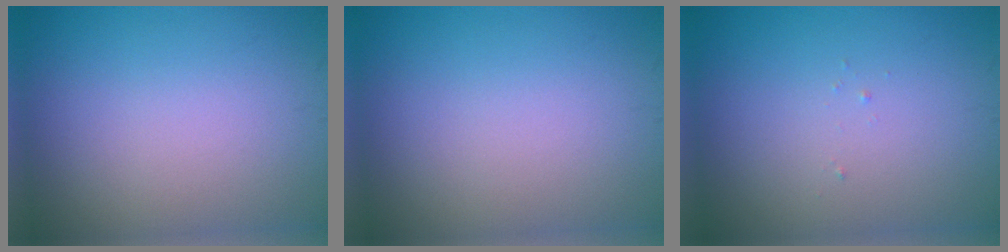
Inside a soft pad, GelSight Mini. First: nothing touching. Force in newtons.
{"total": 0.0}
{"total": 0.0}